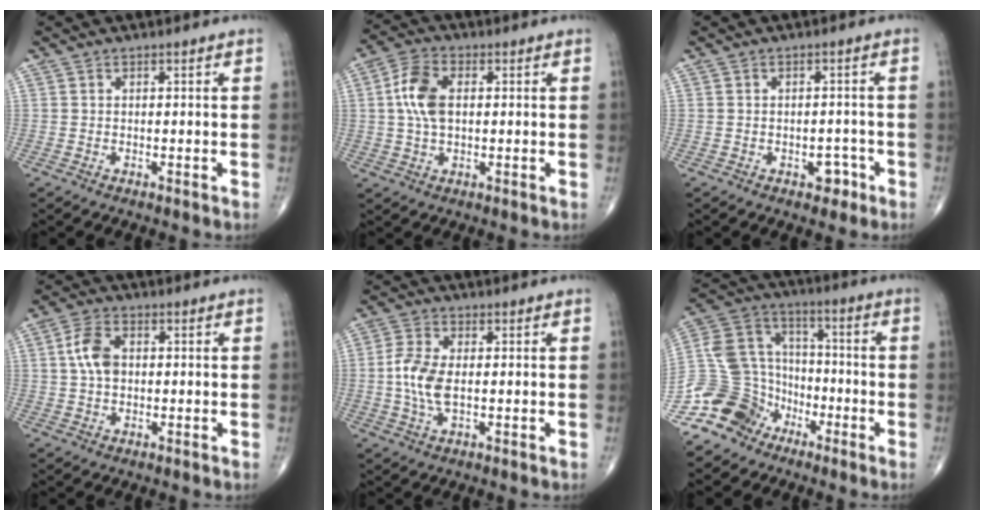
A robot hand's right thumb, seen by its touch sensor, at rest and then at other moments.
{"total": 7.9, "force": [0.9, 4.6, 6.4], "torque": [-0.130, 0.012, 0.015]}
{"total": 3.0, "force": [-1.5, 2.0, 1.6], "torque": [-0.007, 0.011, -0.018]}
{"total": 5.9, "force": [0.8, 3.8, 4.5], "torque": [-0.087, 0.009, 0.009]}
{"total": 7.2, "force": [-0.1, 3.6, 6.2], "torque": [-0.143, 0.001, -0.006]}
{"total": 12.1, "force": [-7.5, 9.1, 2.6], "torque": [-0.019, 0.078, -0.151]}